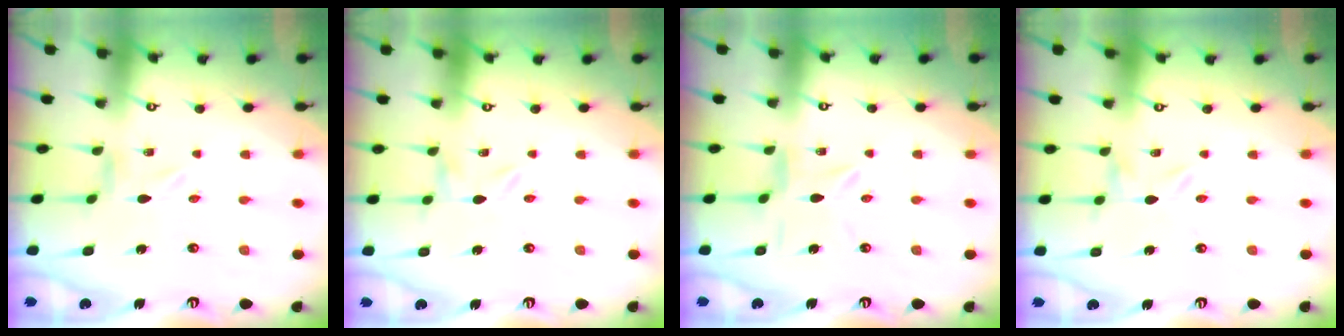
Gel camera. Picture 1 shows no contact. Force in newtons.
{"total": 0.0}
{"total": 3.6, "press": 3.6, "slide": 0.3}
{"total": 0.5, "press": 0.5, "slide": 0.0}